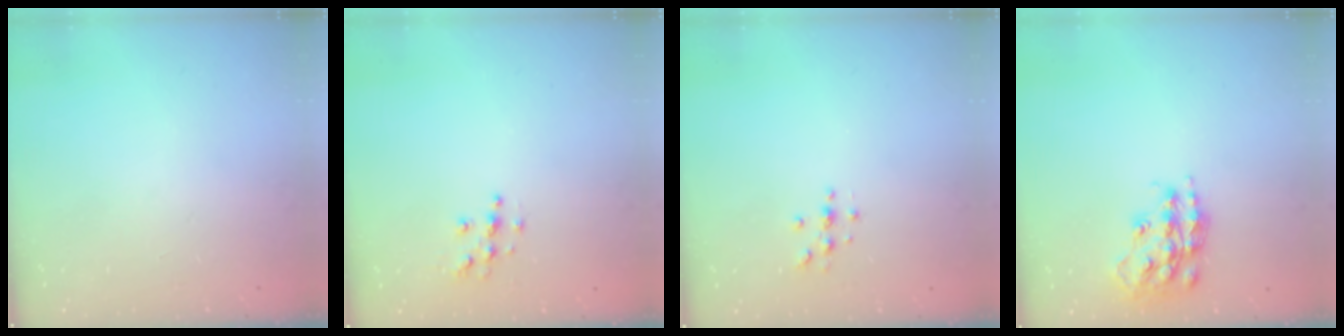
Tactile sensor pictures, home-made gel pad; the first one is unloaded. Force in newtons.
{"total": 5.6, "press": 5.6, "slide": 0.2}
{"total": 3.0, "press": 3.0, "slide": 0.4}
{"total": 15.9, "press": 15.8, "slide": 1.0}